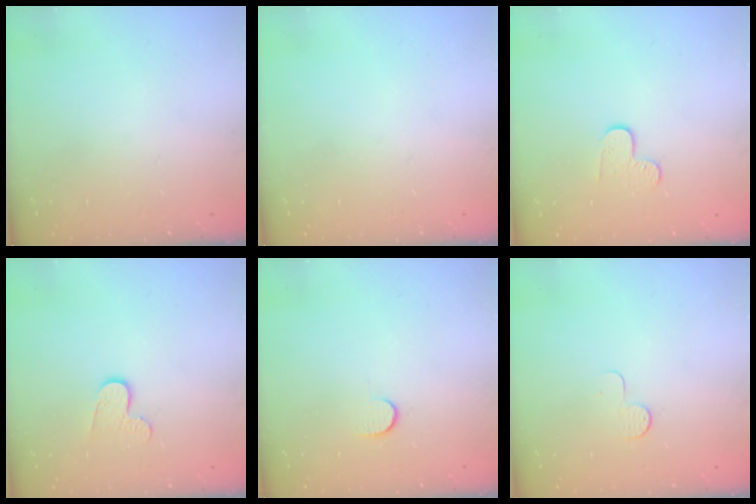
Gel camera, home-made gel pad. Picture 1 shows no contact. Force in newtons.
{"total": 0.0}
{"total": 5.5, "press": 5.5, "slide": 0.5}
{"total": 6.9, "press": 6.9, "slide": 0.7}
{"total": 5.3, "press": 5.2, "slide": 0.5}
{"total": 4.0, "press": 4.0, "slide": 0.4}